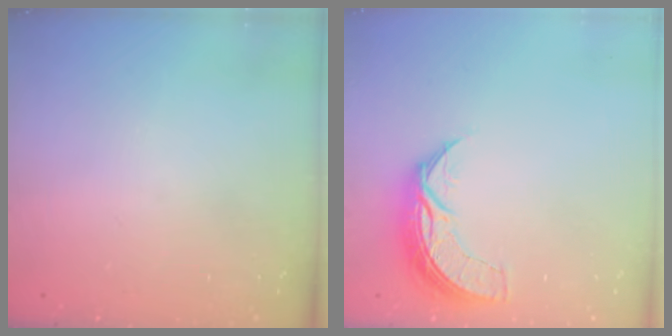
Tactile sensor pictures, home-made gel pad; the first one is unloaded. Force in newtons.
{"total": 7.9, "press": 7.9, "slide": 0.5}